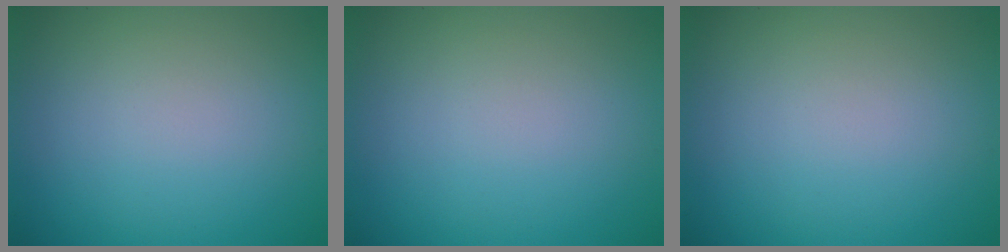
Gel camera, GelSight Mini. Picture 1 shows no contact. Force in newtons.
{"total": 0.0}
{"total": 0.0}